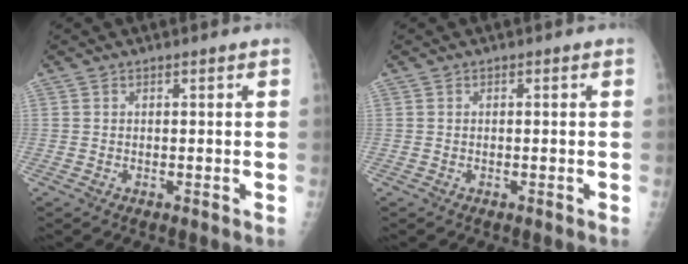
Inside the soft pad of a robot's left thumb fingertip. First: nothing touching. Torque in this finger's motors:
{"motor_torque": [0.00, 0.00, 0.00, 0.00, 0.00]}